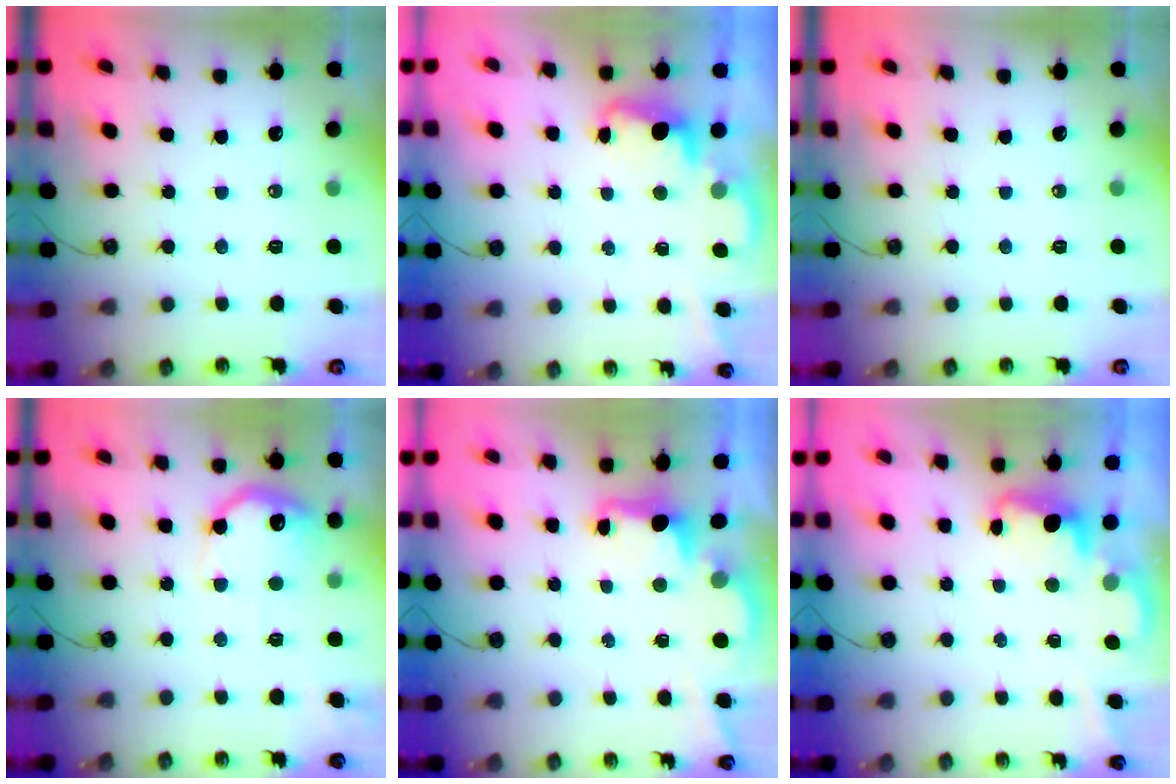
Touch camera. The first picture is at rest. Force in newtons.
{"total": 2.0, "press": 1.9, "slide": 0.5}
{"total": 0.0}
{"total": 12.3, "press": 12.3, "slide": 0.6}
{"total": 2.5, "press": 2.4, "slide": 0.8}
{"total": 2.0, "press": 1.9, "slide": 0.5}